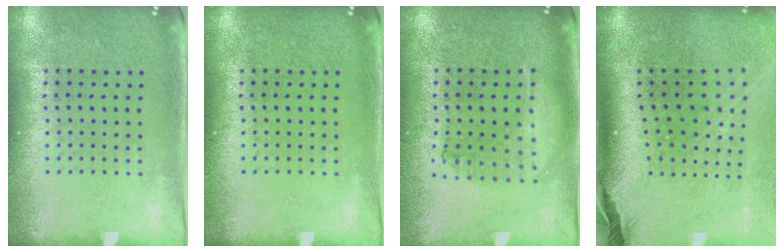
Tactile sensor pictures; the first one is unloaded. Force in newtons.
{"total": 0.0}
{"total": 1.0, "press": 0.9, "slide": 0.3}
{"total": 2.8, "press": 2.1, "slide": 1.9}